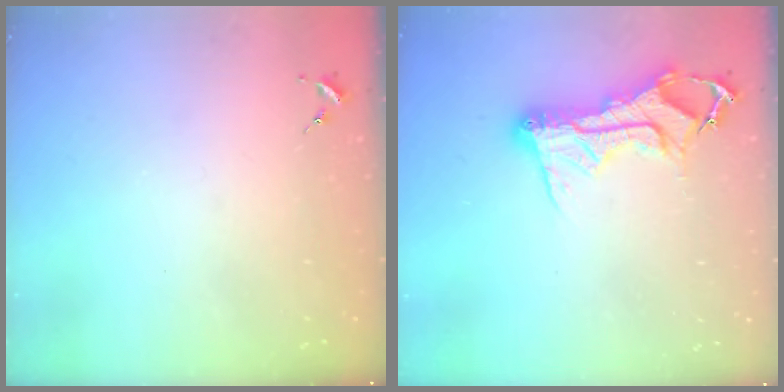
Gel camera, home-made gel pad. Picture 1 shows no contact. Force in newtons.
{"total": 14.0, "press": 14.0, "slide": 1.4}